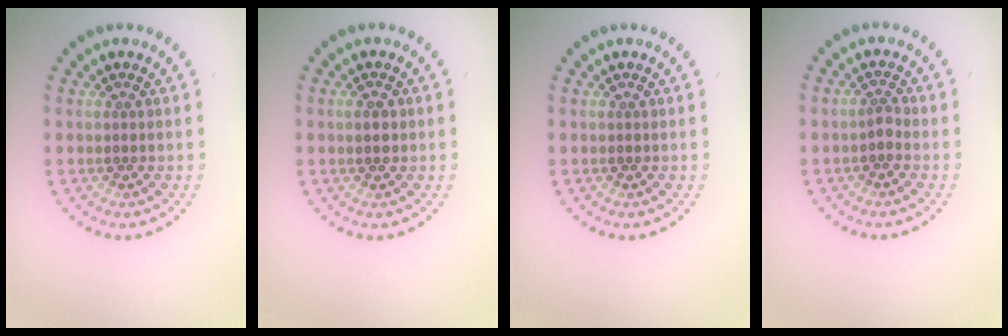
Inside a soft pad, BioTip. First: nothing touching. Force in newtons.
{"total": 1.0, "press": 0.9, "slide": 0.2}
{"total": 0.0}
{"total": 1.1, "press": 0.8, "slide": 0.7}